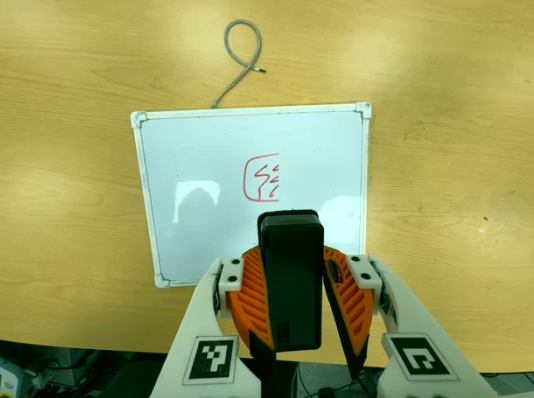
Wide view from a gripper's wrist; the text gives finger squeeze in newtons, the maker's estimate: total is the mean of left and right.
{"total": 8.6, "left": 8.7, "right": 8.5}